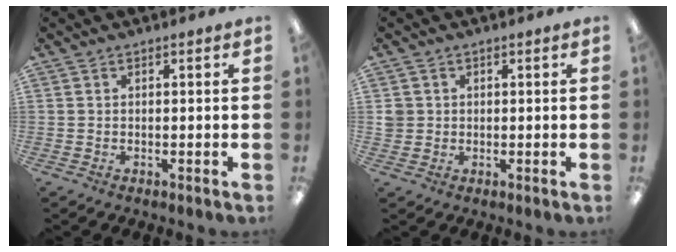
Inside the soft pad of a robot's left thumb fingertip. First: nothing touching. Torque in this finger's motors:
{"motor_torque": [-0.11, 0.10, 0.10, -0.20, 0.00]}